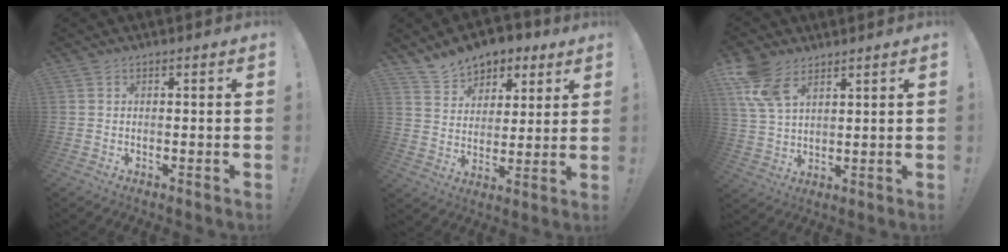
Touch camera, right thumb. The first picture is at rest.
{"total": 11.5, "force": [8.7, 6.9, 2.8], "torque": [-0.042, -0.062, 0.168]}
{"total": 10.8, "force": [6.5, 5.9, 6.3], "torque": [-0.139, -0.021, 0.126]}